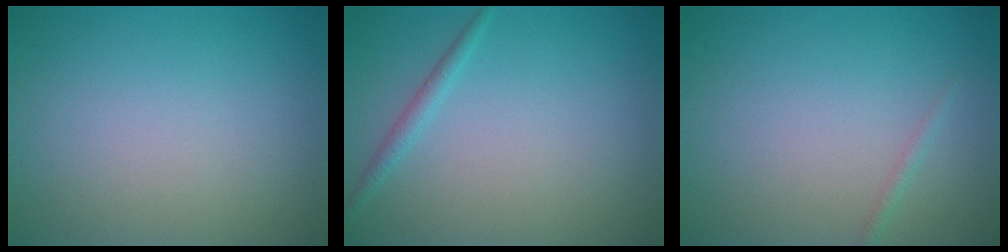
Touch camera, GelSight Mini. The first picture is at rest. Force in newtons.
{"total": 1.1, "press": 1.1, "slide": 0.1}
{"total": 0.7, "press": 0.7, "slide": 0.0}